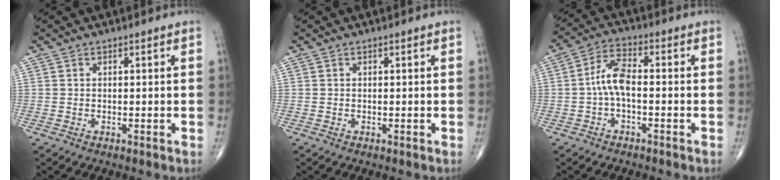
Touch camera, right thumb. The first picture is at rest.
{"total": 0.0}
{"total": 6.1, "force": [-0.9, 2.6, 5.4], "torque": [-0.110, 0.024, -0.027]}